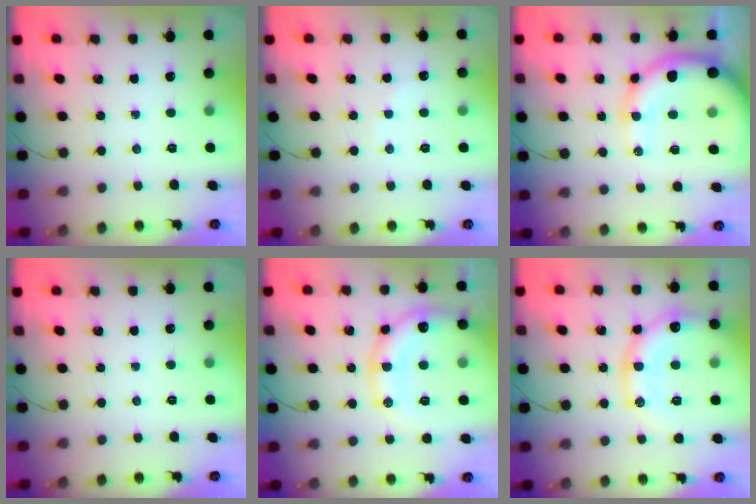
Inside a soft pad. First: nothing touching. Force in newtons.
{"total": 2.7, "press": 2.6, "slide": 0.5}
{"total": 15.1, "press": 14.6, "slide": 3.8}
{"total": 0.0}
{"total": 17.6, "press": 17.4, "slide": 2.7}
{"total": 16.2, "press": 16.0, "slide": 2.6}